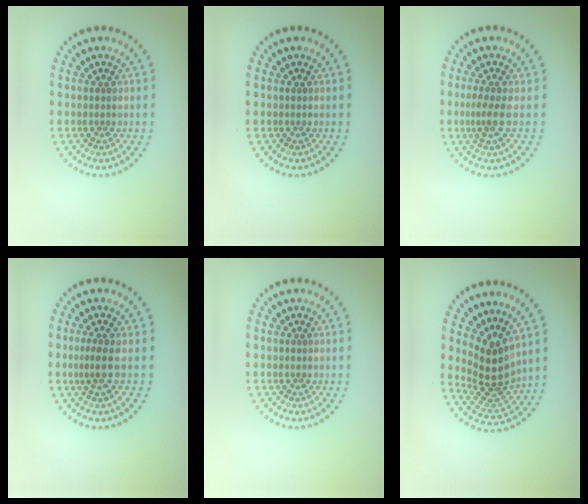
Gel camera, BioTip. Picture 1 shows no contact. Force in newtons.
{"total": 0.0}
{"total": 1.7, "press": 1.4, "slide": 0.9}
{"total": 1.9, "press": 1.4, "slide": 1.3}
{"total": 0.0}
{"total": 4.1, "press": 3.0, "slide": 2.8}